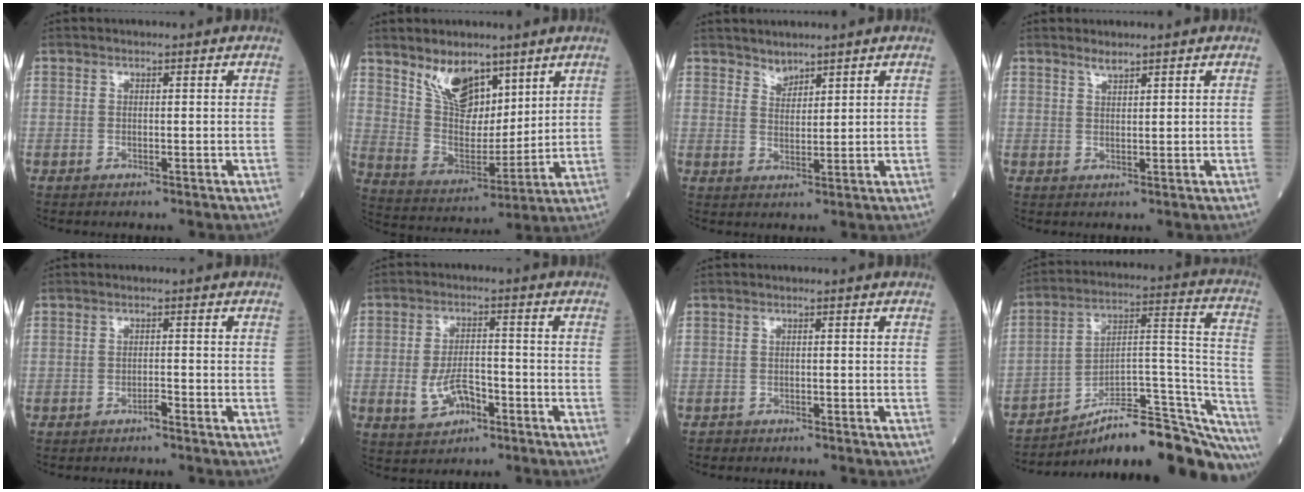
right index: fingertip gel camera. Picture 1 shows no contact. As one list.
[{"total": 10.5, "force": [7.0, 5.3, 5.8], "torque": [-0.114, 0.001, 0.141]}, {"total": 2.3, "force": [2.1, 0.8, 0.2], "torque": [-0.001, 0.001, 0.040]}, {"total": 1.4, "force": [1.3, 0.0, 0.5], "torque": [-0.011, -0.002, 0.028]}, {"total": 0.9, "force": [-0.8, 0.0, 0.5], "torque": [-0.008, 0.001, -0.015]}, {"total": 6.0, "force": [-2.3, 3.2, 4.5], "torque": [-0.089, 0.002, -0.037]}, {"total": 1.0, "force": [-0.8, 0.5, -0.3], "torque": [-0.005, 0.002, -0.017]}, {"total": 25.3, "force": [-20.8, 3.8, 13.9], "torque": [-0.121, 0.038, -0.300]}]